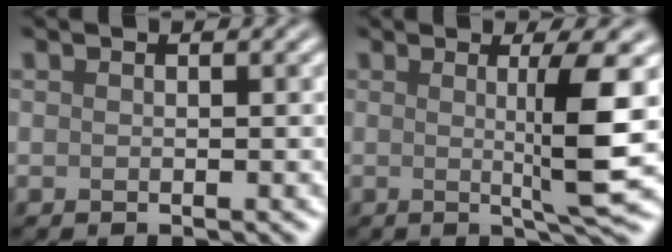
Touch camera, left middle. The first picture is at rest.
{"total": 5.5, "force": [0.4, 0.5, 5.5], "torque": [-0.089, -0.005, 0.010]}